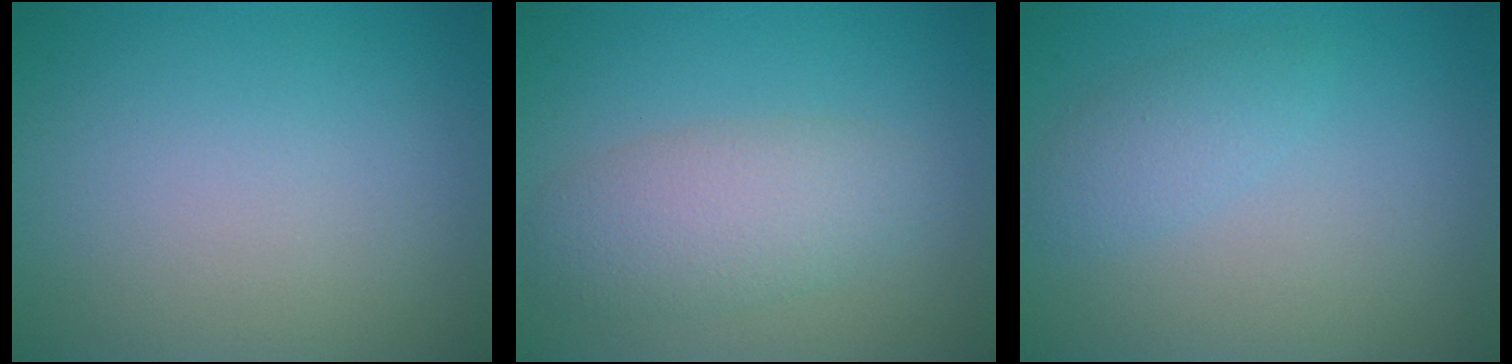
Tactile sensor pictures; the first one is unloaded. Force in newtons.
{"total": 4.2, "press": 4.2, "slide": 0.2}
{"total": 1.9, "press": 1.9, "slide": 0.1}